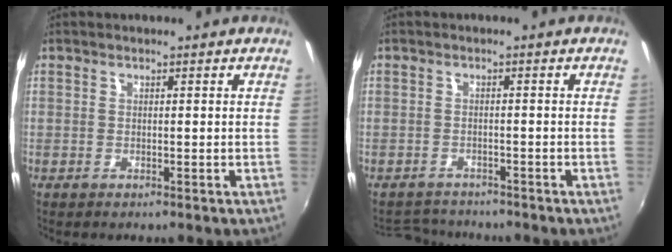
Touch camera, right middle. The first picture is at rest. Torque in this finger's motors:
{"motor_torque": [-0.68, -0.23, -0.23, -0.05]}